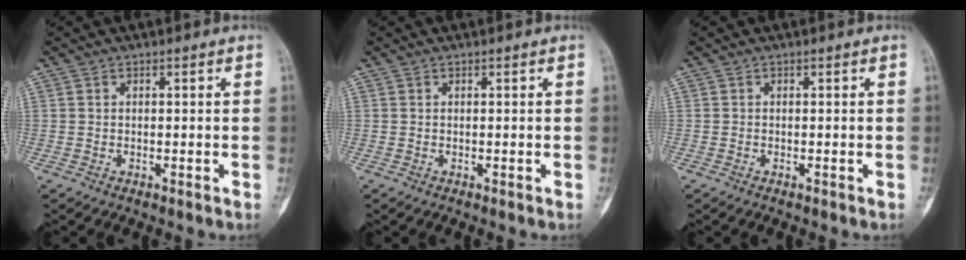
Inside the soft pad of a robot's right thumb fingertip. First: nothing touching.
{"total": 0.0}
{"total": 0.0}